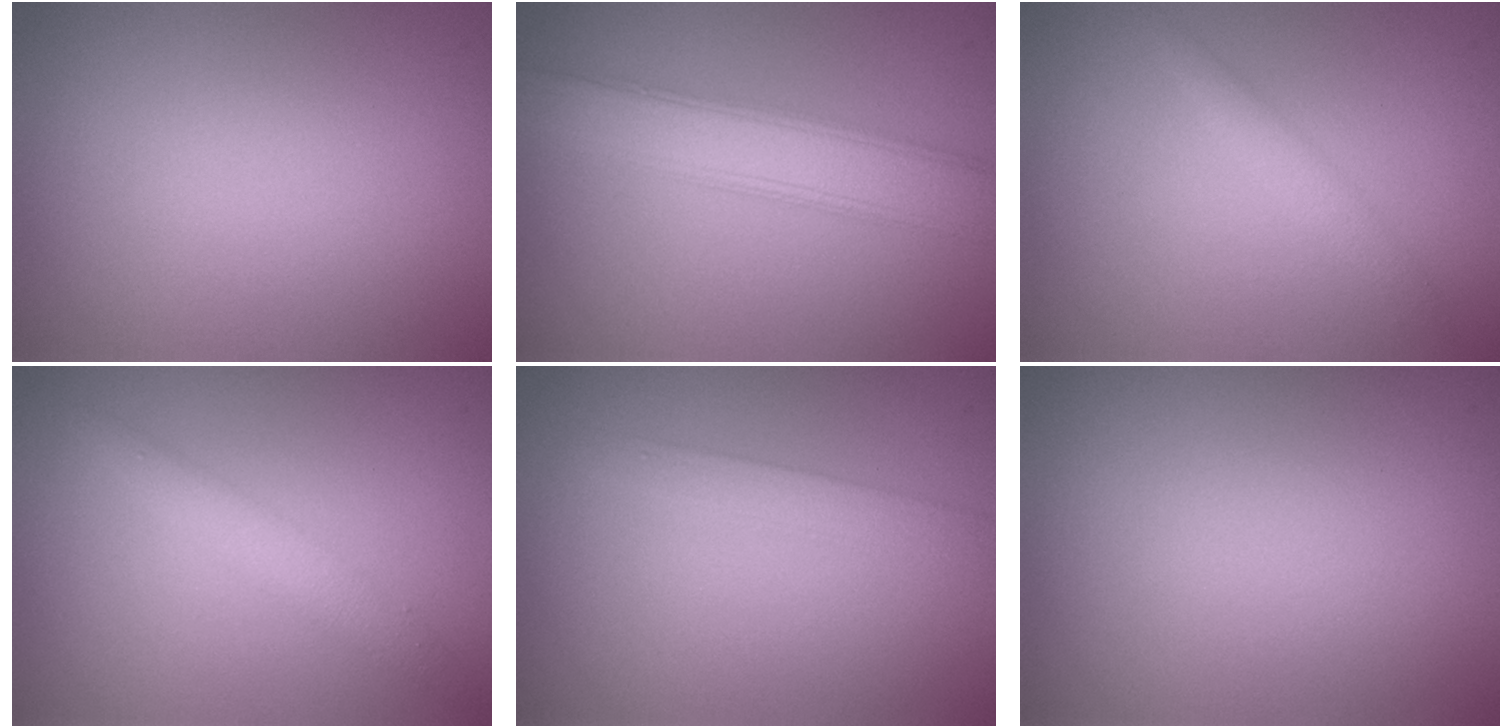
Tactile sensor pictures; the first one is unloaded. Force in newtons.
{"total": 5.3, "press": 5.3, "slide": 0.1}
{"total": 1.3, "press": 1.3, "slide": 0.1}
{"total": 2.3, "press": 2.3, "slide": 0.0}
{"total": 1.7, "press": 1.7, "slide": 0.0}
{"total": 0.0}